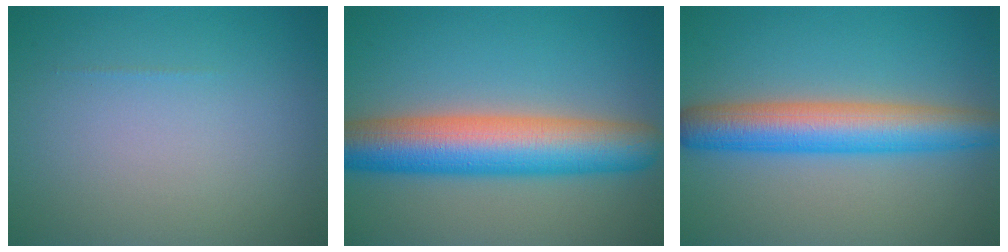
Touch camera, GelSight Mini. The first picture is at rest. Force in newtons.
{"total": 9.6, "press": 9.6, "slide": 0.3}
{"total": 6.9, "press": 6.9, "slide": 0.1}